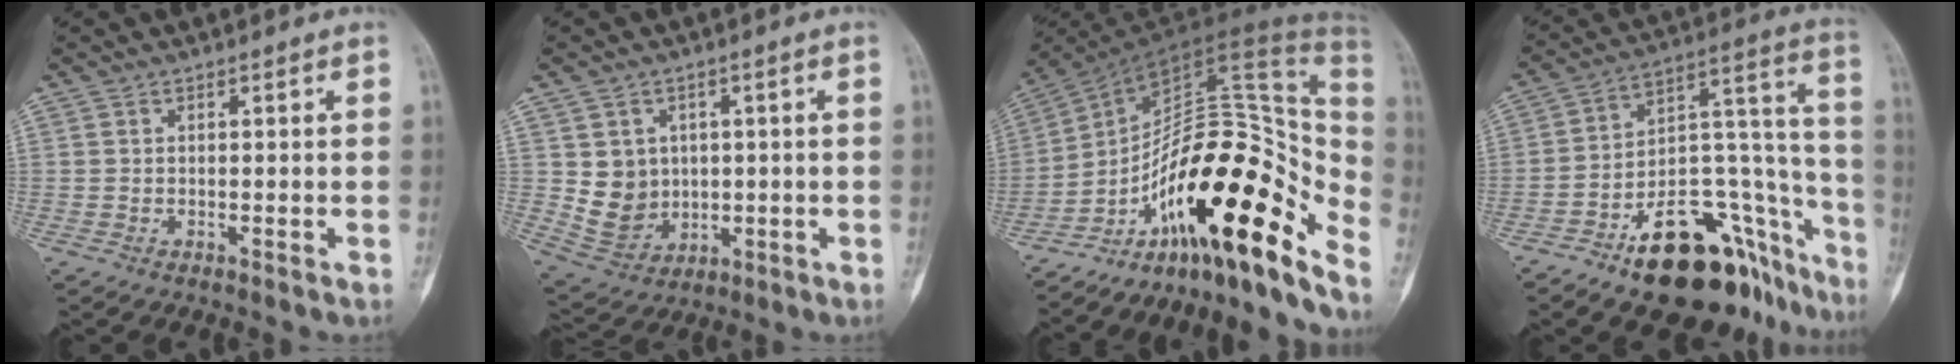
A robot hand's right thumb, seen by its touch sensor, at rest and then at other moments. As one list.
[{"total": 8.4, "force": [0.9, 7.5, 3.7], "torque": [-0.030, -0.008, 0.037]}, {"total": 26.7, "force": [-14.3, 9.3, 20.5], "torque": [-0.242, 0.125, -0.225]}, {"total": 26.5, "force": [-16.0, 12.3, 17.1], "torque": [-0.147, 0.130, -0.235]}]